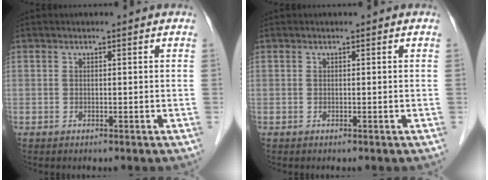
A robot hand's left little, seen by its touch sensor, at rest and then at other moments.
{"total": 0.0}